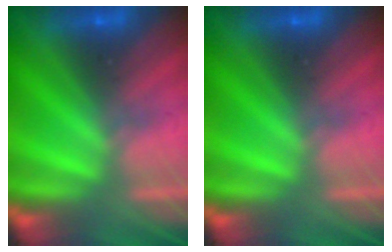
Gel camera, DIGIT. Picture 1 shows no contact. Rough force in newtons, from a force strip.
{"total": 0.0}